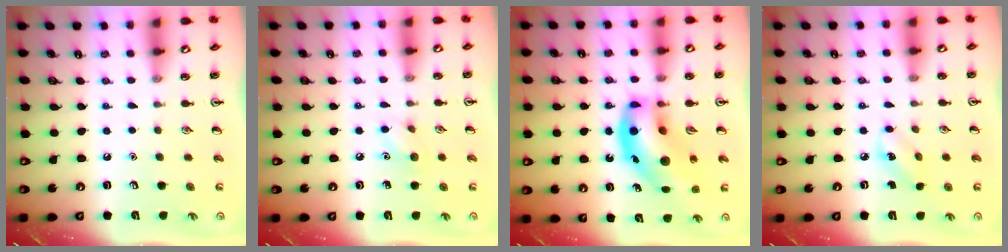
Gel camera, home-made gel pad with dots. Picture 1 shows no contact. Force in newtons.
{"total": 5.9, "press": 5.6, "slide": 1.9}
{"total": 18.2, "press": 17.8, "slide": 3.7}
{"total": 3.5, "press": 3.3, "slide": 1.2}